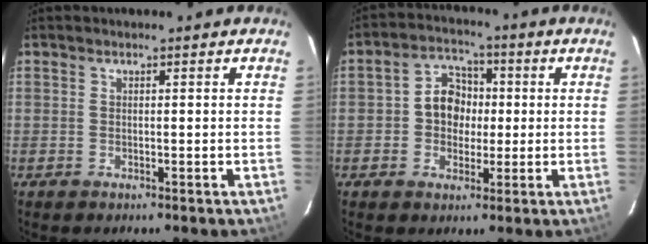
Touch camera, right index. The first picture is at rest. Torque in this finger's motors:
{"motor_torque": [0.14, -0.05, 0.13, 0.06]}